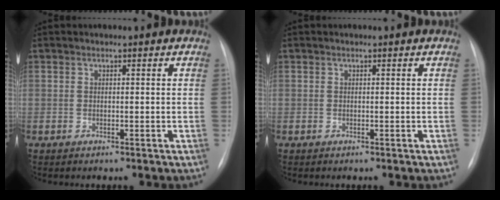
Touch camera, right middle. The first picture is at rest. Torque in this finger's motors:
{"motor_torque": [-0.01, 0.00, 0.00, 0.01]}